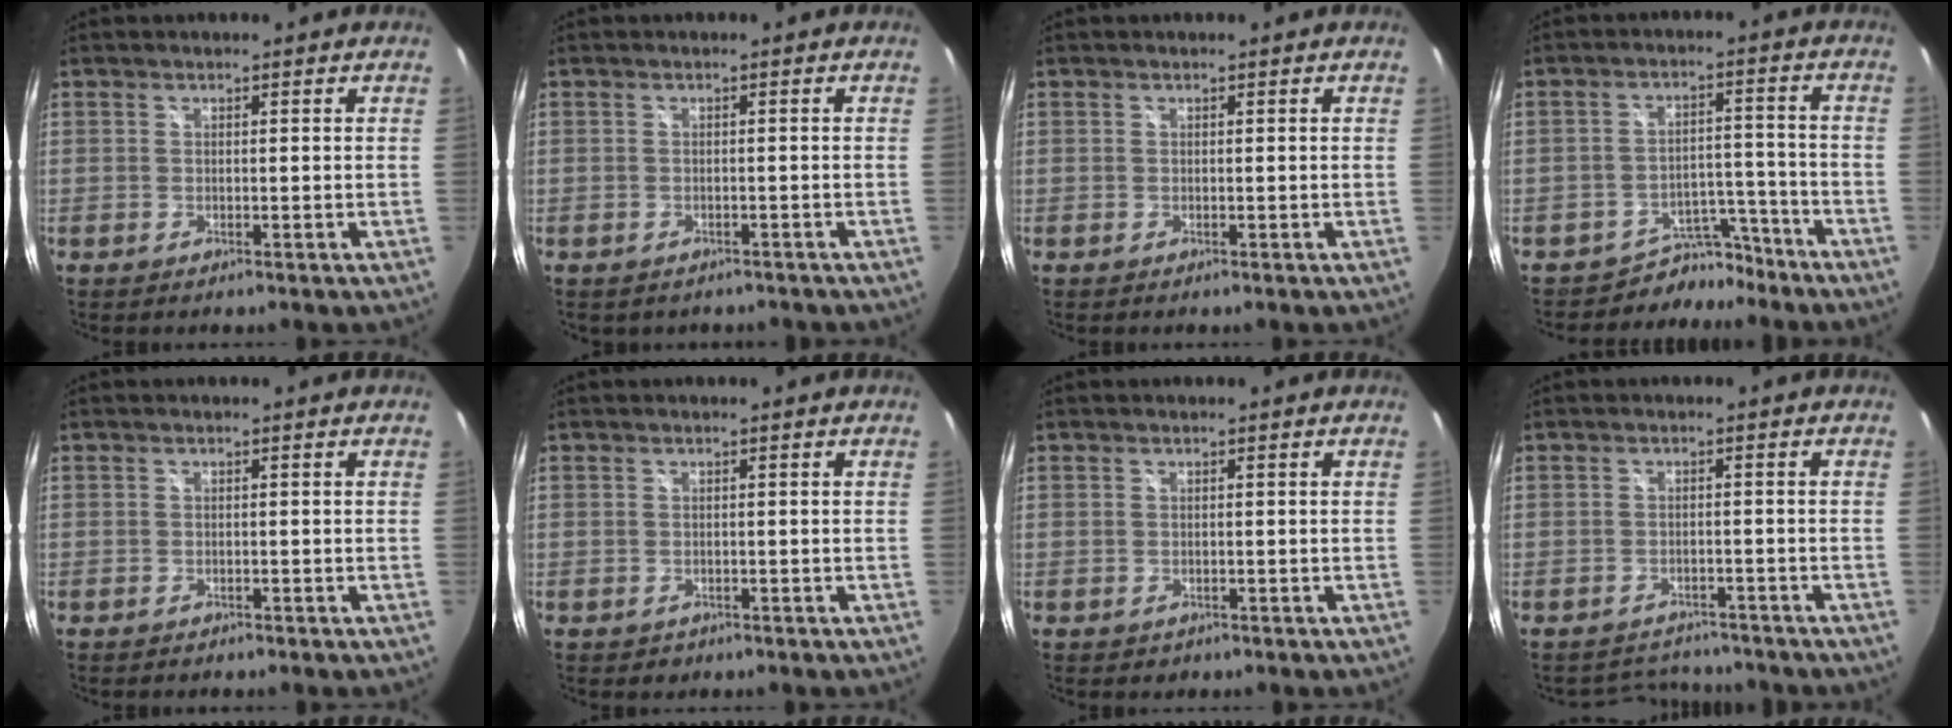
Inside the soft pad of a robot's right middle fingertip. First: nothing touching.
{"total": 2.5, "force": [-1.8, 1.6, 0.7], "torque": [-0.018, -0.008, -0.020]}
{"total": 0.0}
{"total": 7.1, "force": [-6.2, 3.5, 0.0], "torque": [0.001, 0.027, -0.091]}
{"total": 1.0, "force": [-0.8, 0.5, 0.0], "torque": [-0.005, 0.000, -0.012]}
{"total": 1.5, "force": [-0.7, 1.2, 0.4], "torque": [-0.009, -0.004, -0.007]}
{"total": 1.2, "force": [-0.5, 1.0, 0.3], "torque": [-0.007, -0.004, -0.005]}
{"total": 5.5, "force": [-5.2, 1.8, 0.0], "torque": [-0.008, 0.012, -0.076]}